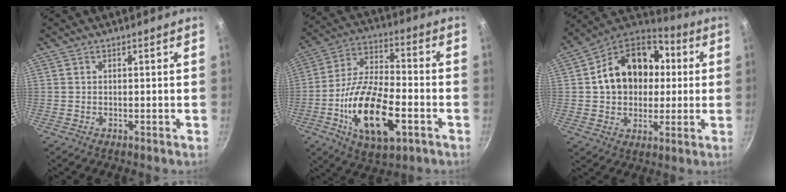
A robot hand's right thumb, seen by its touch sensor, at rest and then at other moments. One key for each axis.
{"total": 19.4, "fx": -6.3, "fy": 8.8, "fz": 16.1, "tx": -0.289, "ty": 0.025, "tz": -0.115}
{"total": 19.3, "fx": 2.5, "fy": 15.0, "fz": 11.9, "tx": -0.171, "ty": 0.033, "tz": 0.031}